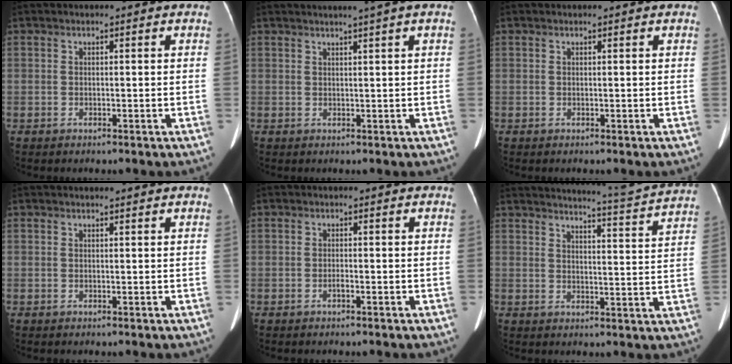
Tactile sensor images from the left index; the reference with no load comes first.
{"total": 3.6, "force": [2.7, -1.0, 2.2], "torque": [-0.031, 0.008, 0.039]}
{"total": 0.7, "force": [0.7, 0.0, 0.3], "torque": [-0.007, 0.006, 0.010]}
{"total": 1.6, "force": [1.5, 0.0, 0.5], "torque": [-0.008, 0.009, 0.023]}
{"total": 0.6, "force": [-0.4, 0.0, 0.4], "torque": [-0.010, 0.000, -0.005]}
{"total": 13.1, "force": [12.6, -1.7, 3.3], "torque": [-0.064, -0.040, 0.155]}